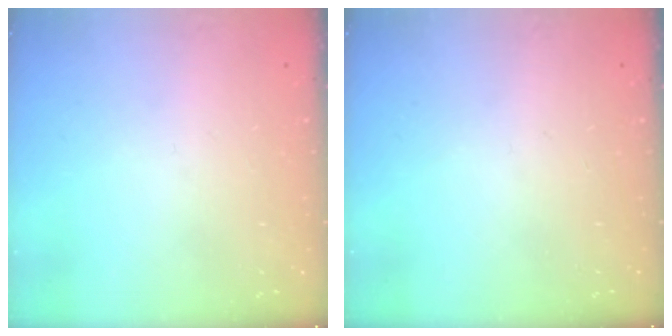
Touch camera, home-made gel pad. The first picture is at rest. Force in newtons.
{"total": 0.0}